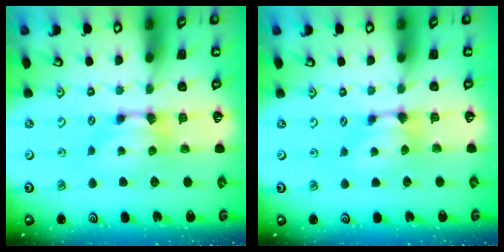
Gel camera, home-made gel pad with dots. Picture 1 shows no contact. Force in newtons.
{"total": 0.8, "press": 0.3, "slide": 0.7}